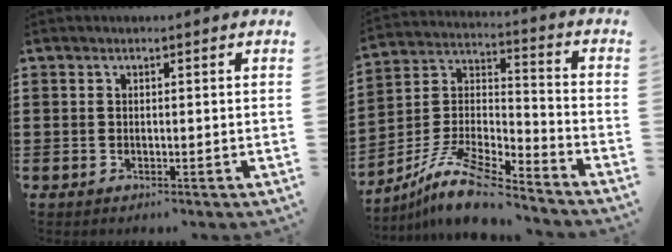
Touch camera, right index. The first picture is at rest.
{"total": 11.7, "force": [-9.8, 2.2, 6.1], "torque": [-0.135, 0.017, -0.197]}